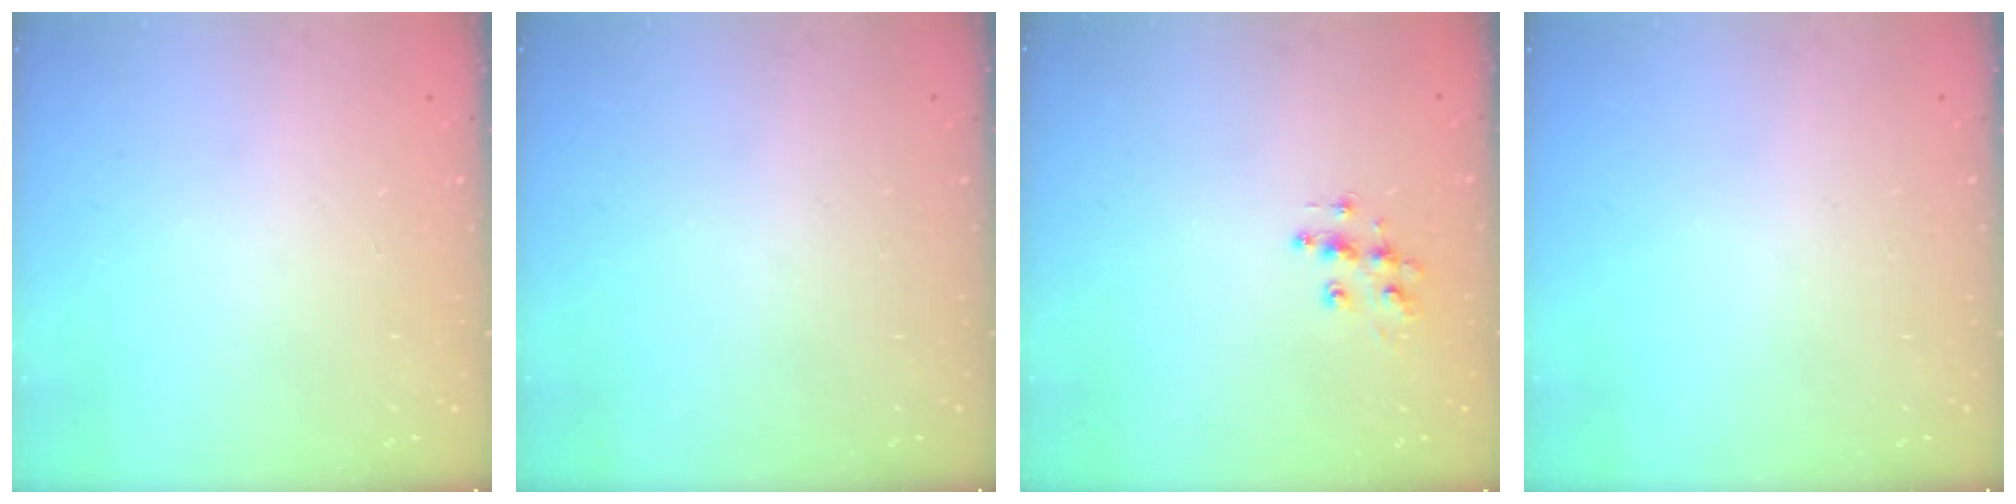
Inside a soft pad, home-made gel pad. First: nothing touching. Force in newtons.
{"total": 0.0}
{"total": 9.0, "press": 9.0, "slide": 0.5}
{"total": 0.0}